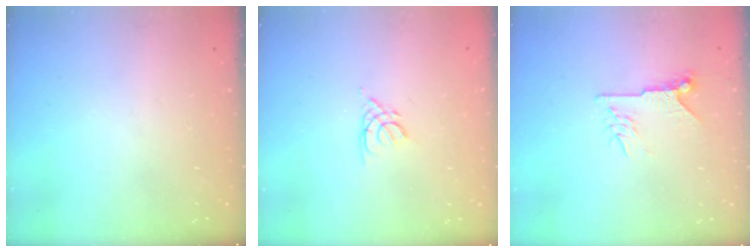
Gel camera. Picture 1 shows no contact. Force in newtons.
{"total": 2.2, "press": 2.2, "slide": 0.4}
{"total": 7.2, "press": 7.2, "slide": 0.2}